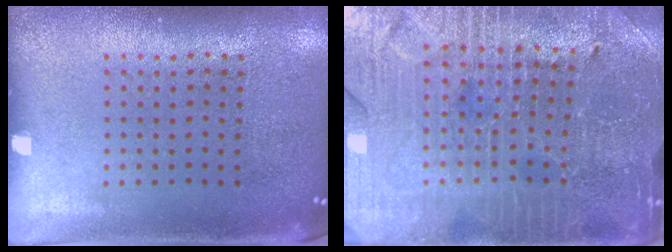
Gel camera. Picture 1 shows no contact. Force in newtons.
{"total": 3.9, "press": 3.8, "slide": 0.9}